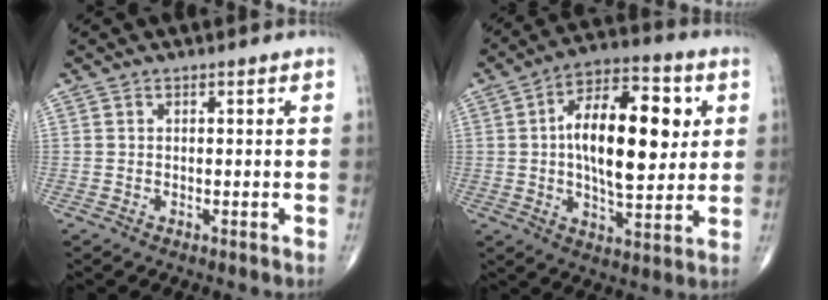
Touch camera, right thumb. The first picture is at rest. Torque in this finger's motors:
{"motor_torque": [0.27, 0.98, 0.94, -0.23, 0.13]}